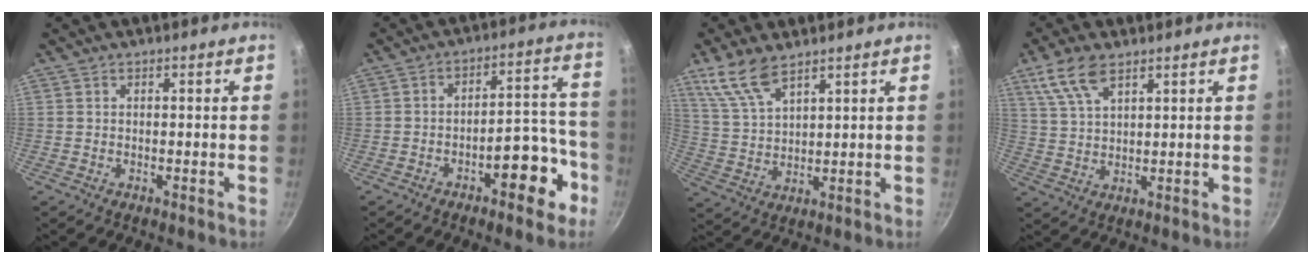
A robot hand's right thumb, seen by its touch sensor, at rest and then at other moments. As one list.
[{"total": 11.1, "force": [-5.7, 4.7, 8.3], "torque": [-0.076, 0.069, -0.072]}, {"total": 8.6, "force": [6.1, 3.1, 5.2], "torque": [-0.102, -0.021, 0.136]}, {"total": 8.1, "force": [4.9, 3.5, 5.4], "torque": [-0.108, -0.010, 0.105]}]